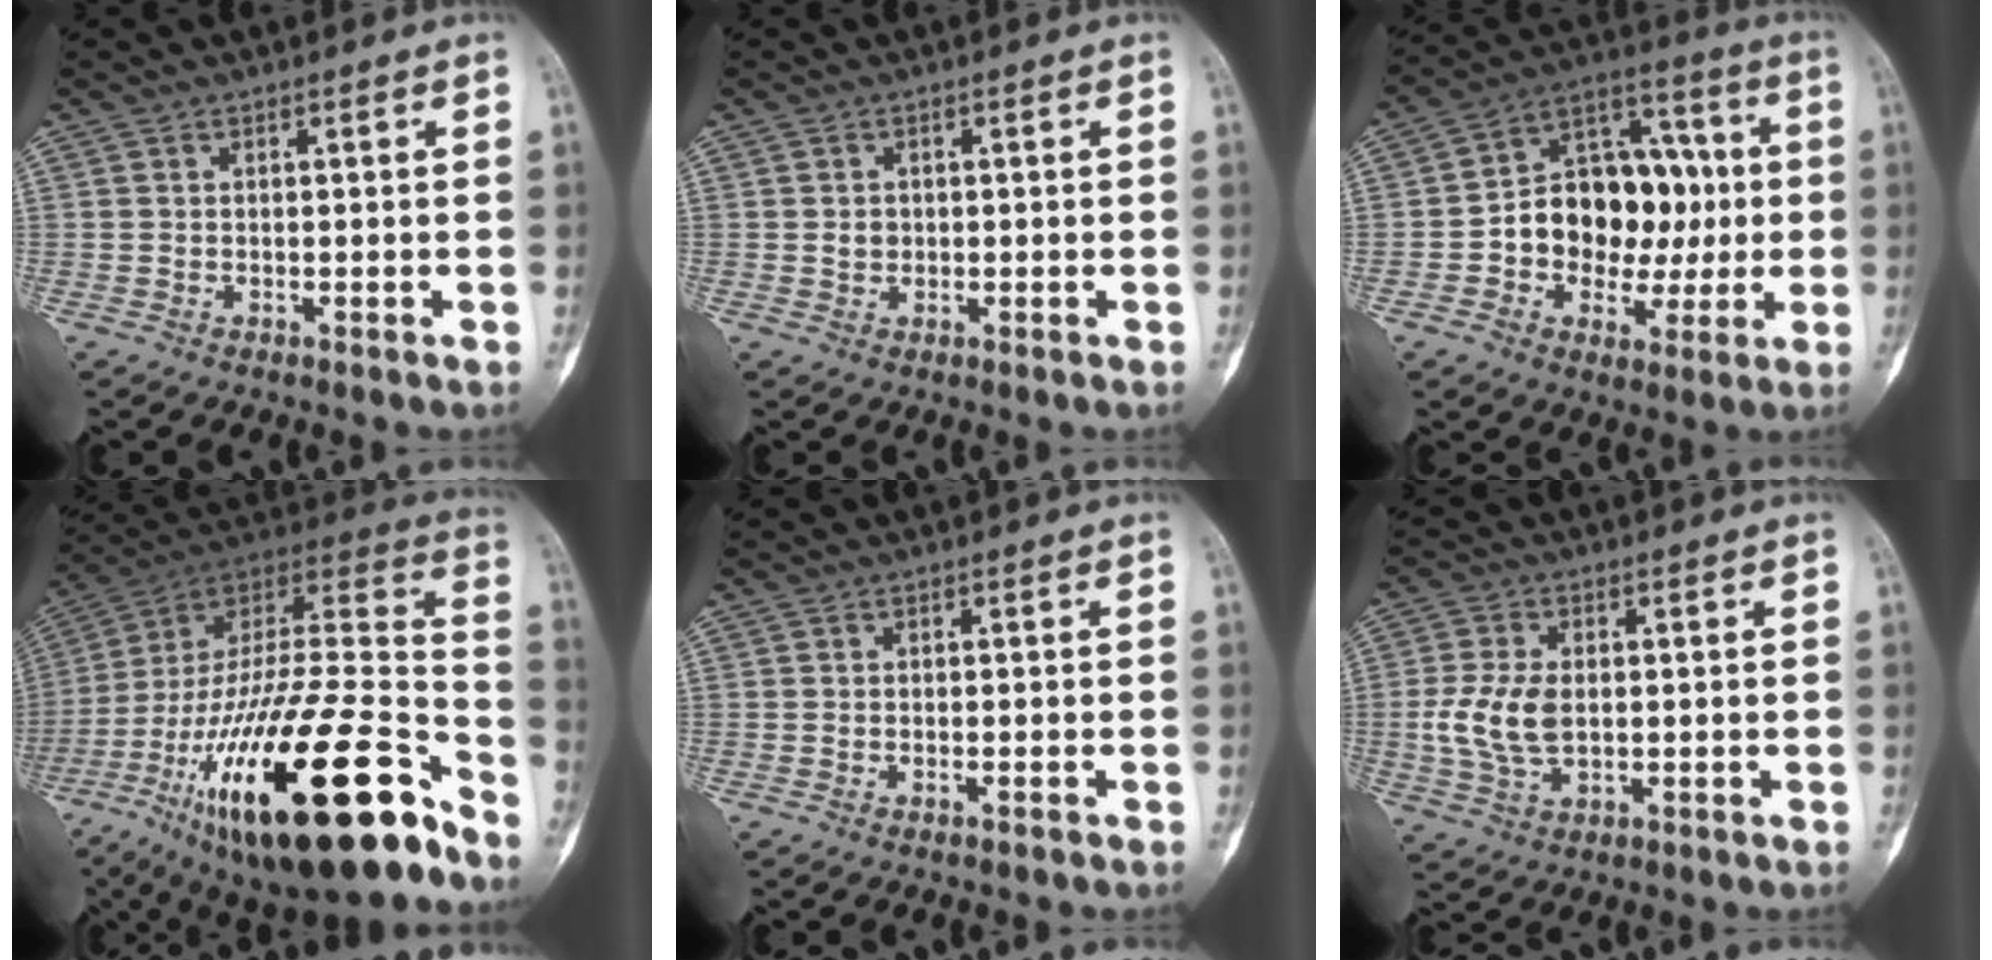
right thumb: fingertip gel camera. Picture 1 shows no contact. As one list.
[{"total": 1.7, "force": [0.0, 1.5, 0.8], "torque": [-0.007, 0.003, 0.003]}, {"total": 17.9, "force": [-0.7, 13.1, 12.3], "torque": [-0.134, 0.042, -0.008]}, {"total": 37.7, "force": [-20.6, 11.1, 29.6], "torque": [-0.471, 0.059, -0.338]}, {"total": 0.6, "force": [-0.4, 0.1, 0.4], "torque": [-0.013, 0.002, -0.005]}, {"total": 8.4, "force": [-0.2, 5.0, 6.8], "torque": [-0.147, 0.000, -0.002]}]